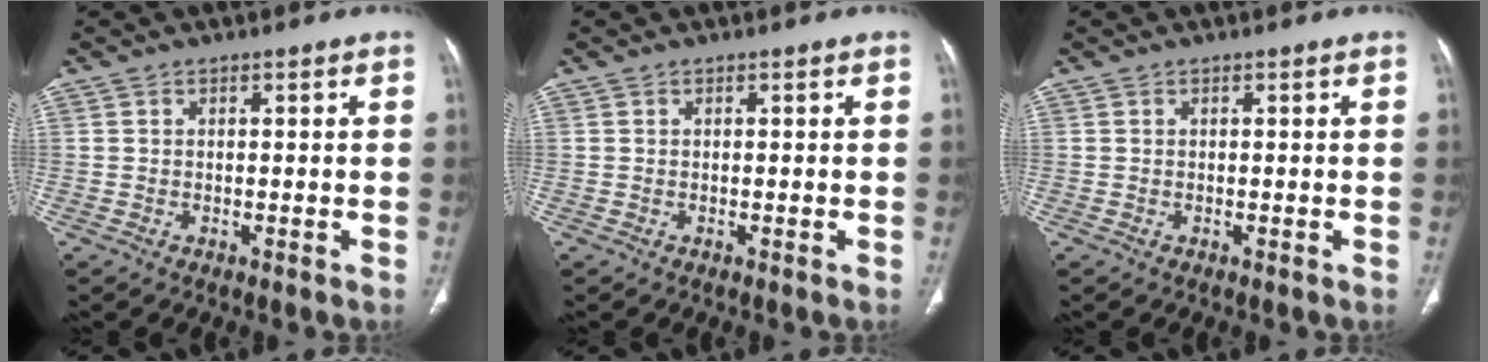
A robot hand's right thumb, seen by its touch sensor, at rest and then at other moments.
{"total": 0.0}
{"total": 0.0}